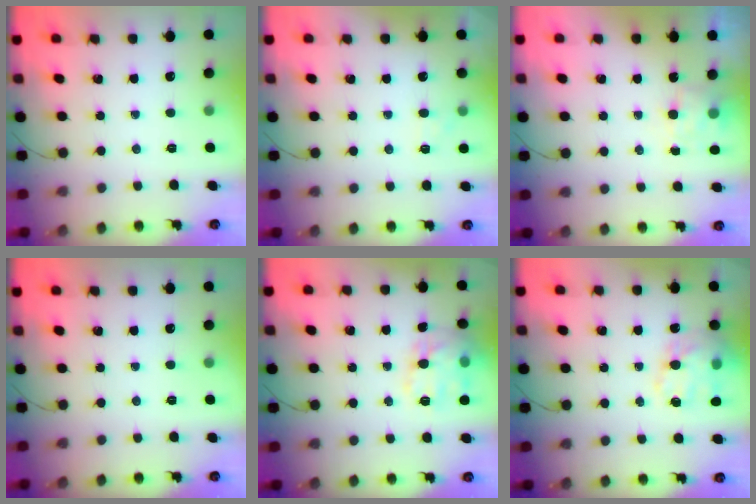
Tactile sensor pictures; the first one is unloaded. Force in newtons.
{"total": 4.7, "press": 4.4, "slide": 1.5}
{"total": 5.6, "press": 5.5, "slide": 1.1}
{"total": 0.0}
{"total": 15.1, "press": 15.0, "slide": 1.2}
{"total": 17.7, "press": 17.4, "slide": 3.3}